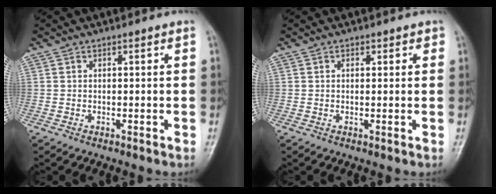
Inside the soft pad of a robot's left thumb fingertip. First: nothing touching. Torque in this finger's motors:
{"motor_torque": [-0.46, 0.03, -0.30, -0.01, -0.03]}